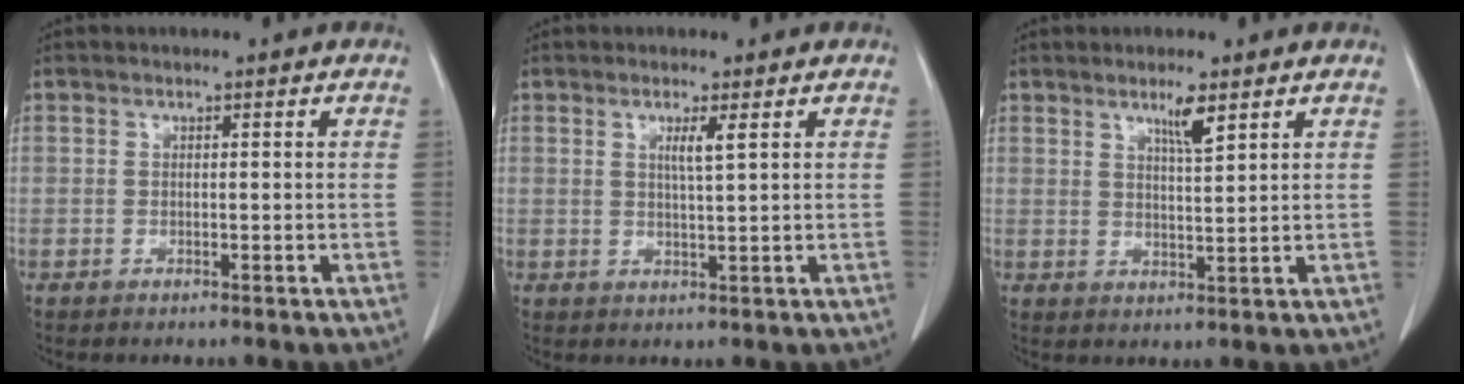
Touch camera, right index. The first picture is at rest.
{"total": 2.5, "force": [1.1, -0.3, 2.2], "torque": [-0.043, -0.004, 0.021]}
{"total": 3.9, "force": [2.5, 0.0, 2.9], "torque": [-0.053, -0.007, 0.046]}